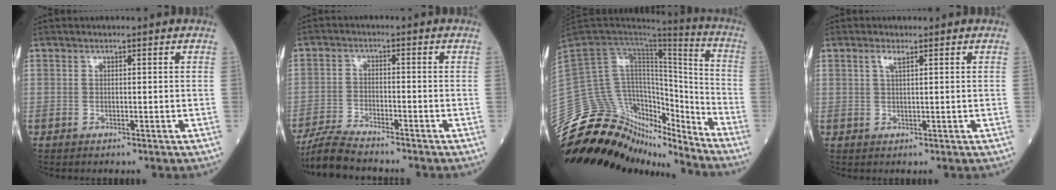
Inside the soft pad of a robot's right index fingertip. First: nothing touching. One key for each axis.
{"total": 6.5, "fx": -6.1, "fy": 0.3, "fz": 2.4, "tx": -0.045, "ty": -0.022, "tz": -0.113}
{"total": 24.3, "fx": -21.4, "fy": 8.4, "fz": 7.9, "tx": -0.185, "ty": 0.052, "tz": -0.349}
{"total": 1.5, "fx": 0.8, "fy": 0.1, "fz": 1.3, "tx": -0.031, "ty": 0.002, "tz": 0.017}